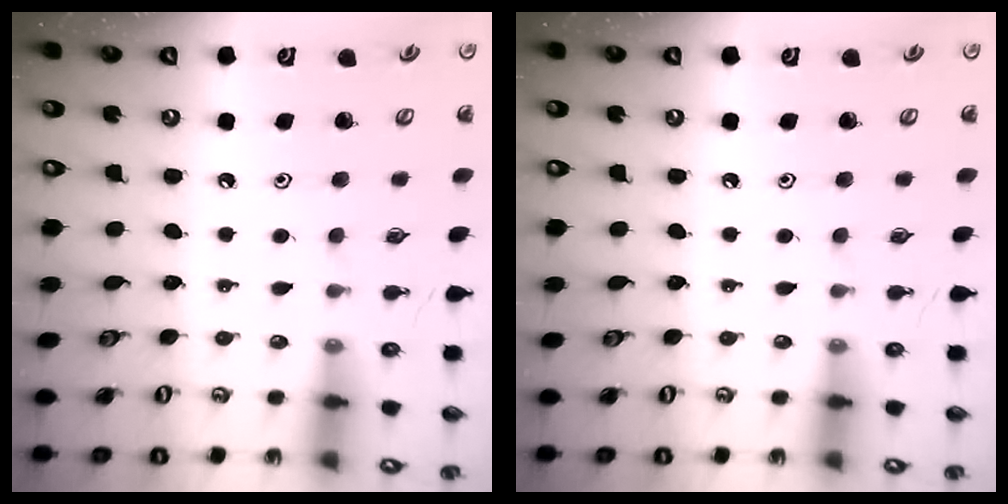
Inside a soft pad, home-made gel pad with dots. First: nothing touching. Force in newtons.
{"total": 0.0}